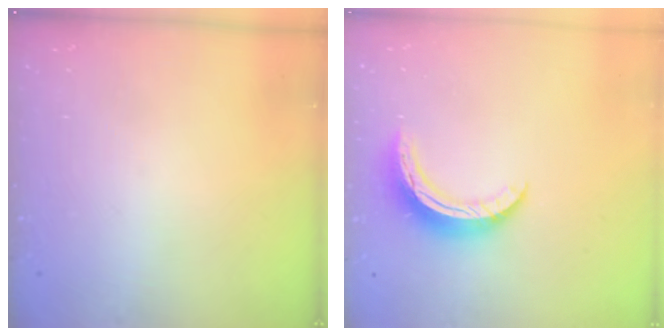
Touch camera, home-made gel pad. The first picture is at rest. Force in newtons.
{"total": 10.4, "press": 10.3, "slide": 0.5}